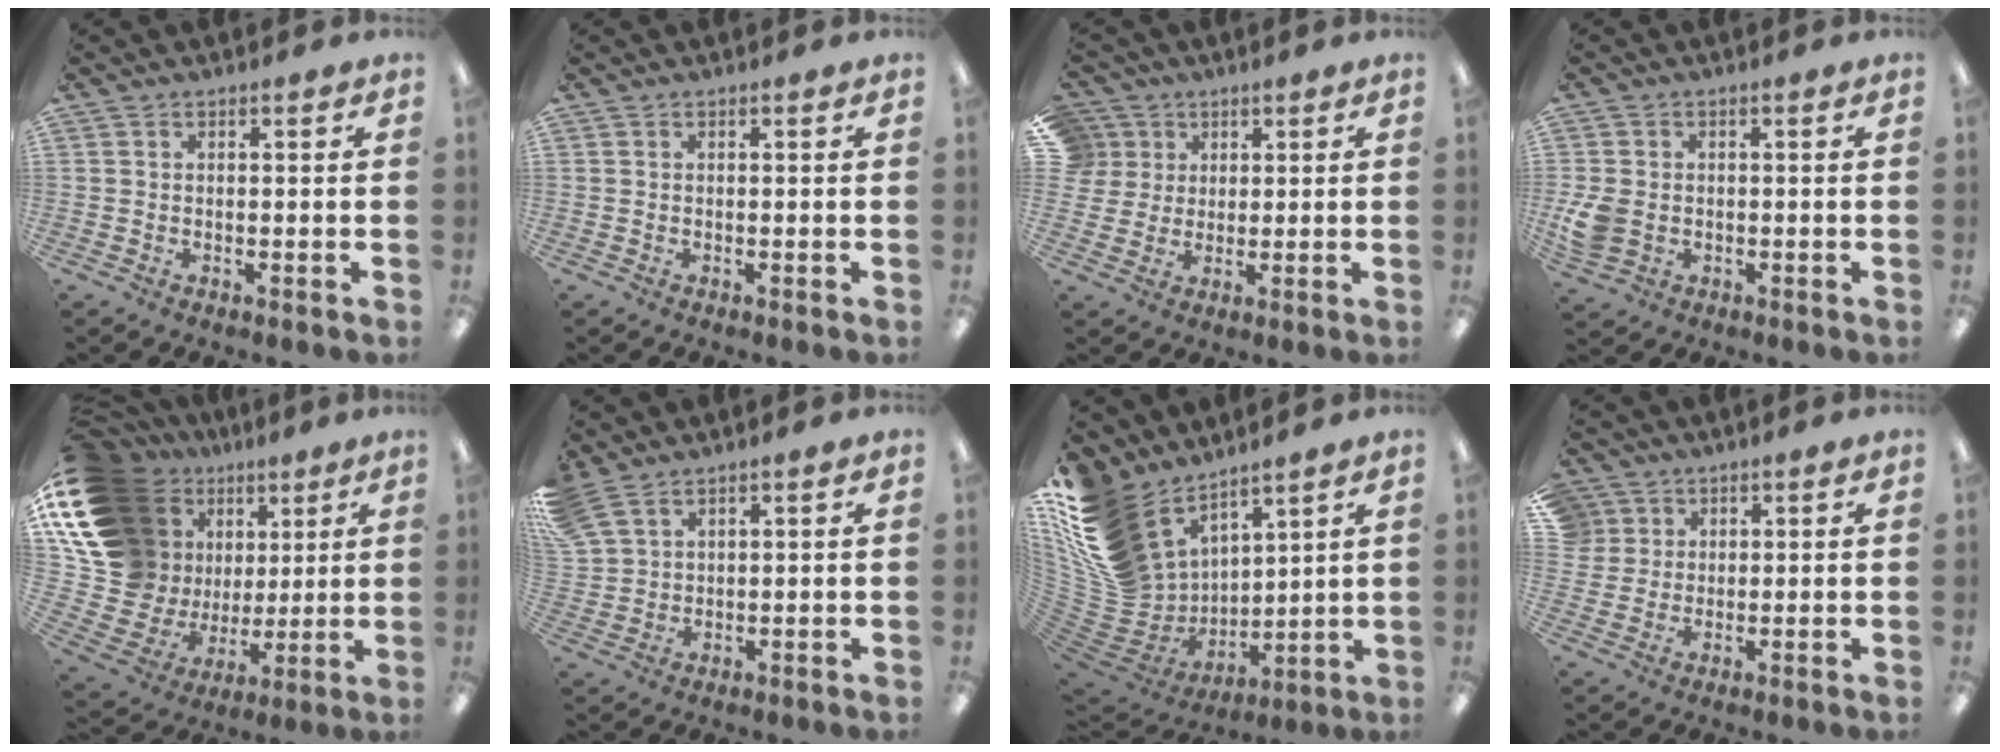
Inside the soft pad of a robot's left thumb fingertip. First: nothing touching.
{"total": 0.0}
{"total": 6.3, "force": [2.3, 5.9, 0.5], "torque": [-0.021, -0.001, 0.046]}
{"total": 6.2, "force": [-0.9, 5.0, 3.6], "torque": [-0.078, 0.002, -0.015]}
{"total": 23.2, "force": [10.3, 17.5, 11.3], "torque": [-0.226, -0.077, 0.234]}
{"total": 6.6, "force": [5.0, 3.4, 2.4], "torque": [-0.064, -0.010, 0.101]}
{"total": 19.2, "force": [10.9, 12.6, 9.6], "torque": [-0.232, -0.075, 0.212]}
{"total": 4.9, "force": [2.5, 4.3, 0.0], "torque": [-0.005, -0.003, 0.045]}